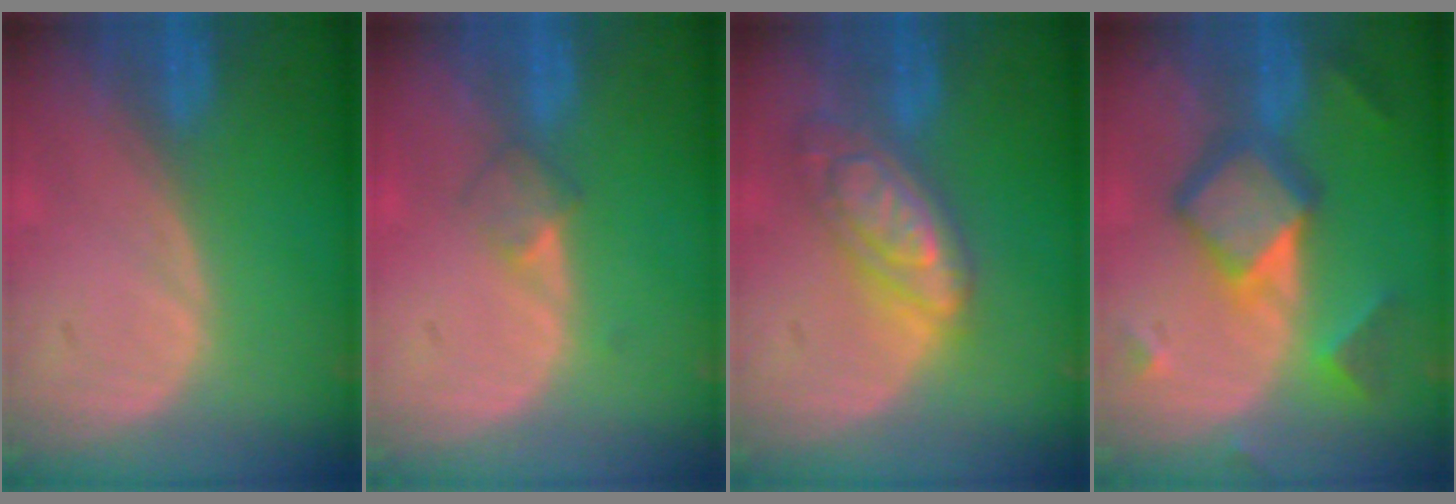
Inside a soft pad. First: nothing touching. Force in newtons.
{"total": 2.3, "press": 2.0, "slide": 1.1}
{"total": 7.4, "press": 7.4, "slide": 0.5}
{"total": 8.0, "press": 8.0, "slide": 0.5}